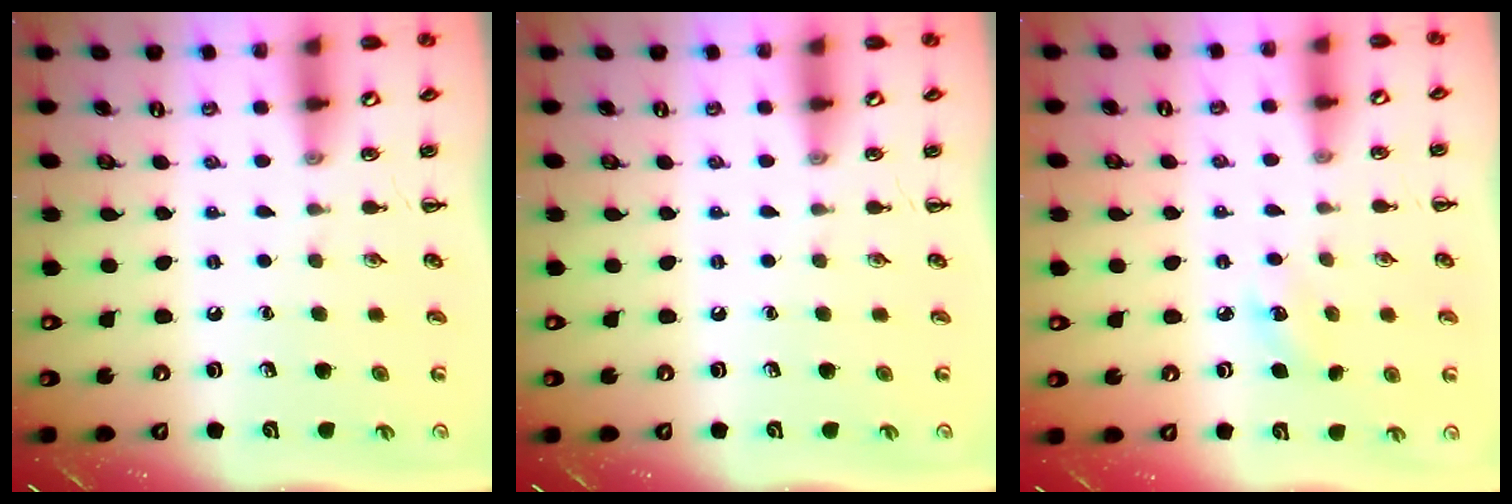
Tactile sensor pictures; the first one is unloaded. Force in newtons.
{"total": 0.0}
{"total": 5.1, "press": 4.9, "slide": 1.3}